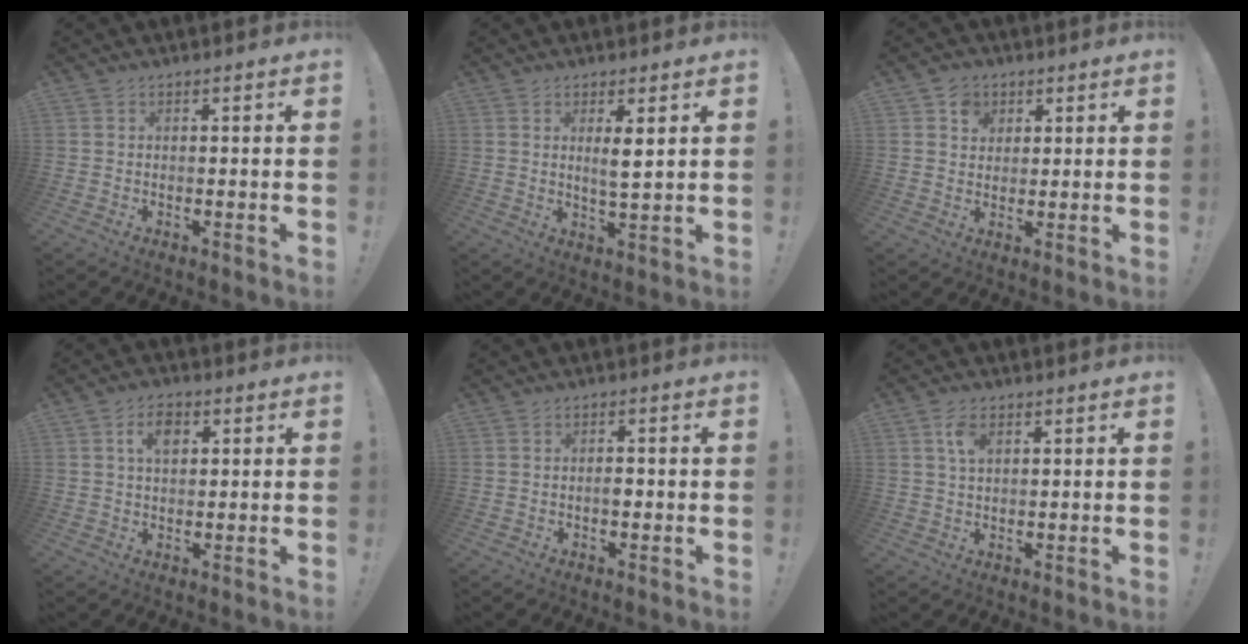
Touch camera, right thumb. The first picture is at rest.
{"total": 4.3, "force": [1.6, 0.6, 3.9], "torque": [-0.061, -0.015, 0.024]}
{"total": 5.7, "force": [2.5, 5.0, 1.5], "torque": [-0.012, -0.011, 0.043]}
{"total": 6.1, "force": [2.2, 3.8, 4.2], "torque": [-0.057, 0.000, 0.034]}
{"total": 2.0, "force": [-0.8, 1.1, 1.5], "torque": [-0.024, 0.004, -0.014]}
{"total": 4.9, "force": [2.1, 2.9, 3.4], "torque": [-0.052, -0.004, 0.036]}